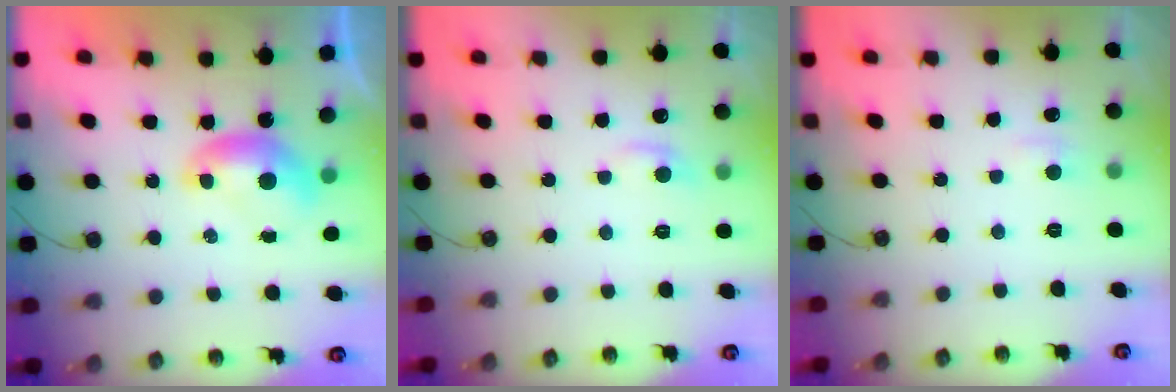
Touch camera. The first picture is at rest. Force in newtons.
{"total": 0.6, "press": 0.3, "slide": 0.6}
{"total": 2.1, "press": 2.0, "slide": 0.5}